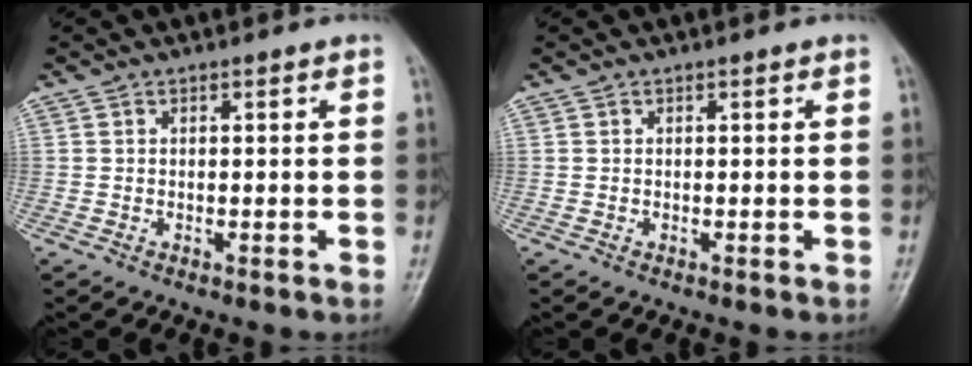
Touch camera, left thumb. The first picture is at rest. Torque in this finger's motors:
{"motor_torque": [0.00, 0.00, 0.00, 0.00, 0.00]}